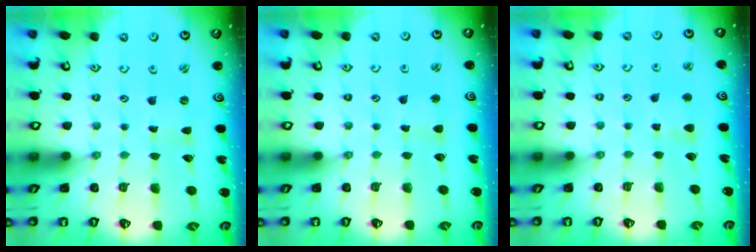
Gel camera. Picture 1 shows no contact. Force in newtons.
{"total": 2.1, "press": 2.1, "slide": 0.5}
{"total": 3.8, "press": 3.7, "slide": 0.7}